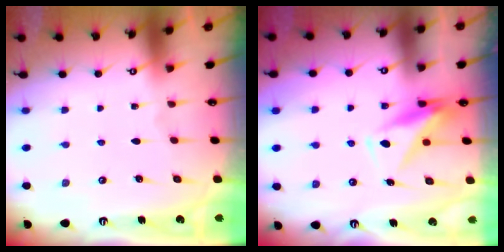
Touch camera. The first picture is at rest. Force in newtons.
{"total": 10.0, "press": 9.9, "slide": 1.7}